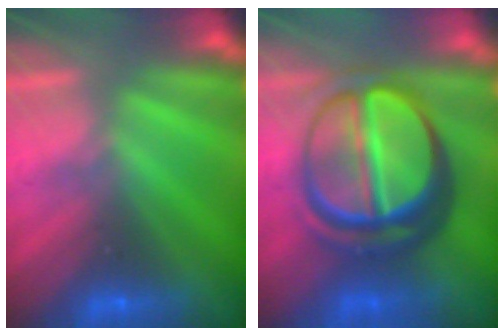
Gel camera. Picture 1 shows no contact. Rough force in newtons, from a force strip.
{"total": 7.8}